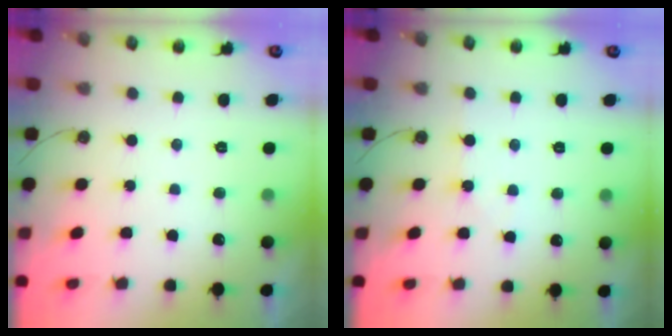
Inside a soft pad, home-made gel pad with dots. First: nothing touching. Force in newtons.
{"total": 2.1, "press": 2.0, "slide": 0.5}